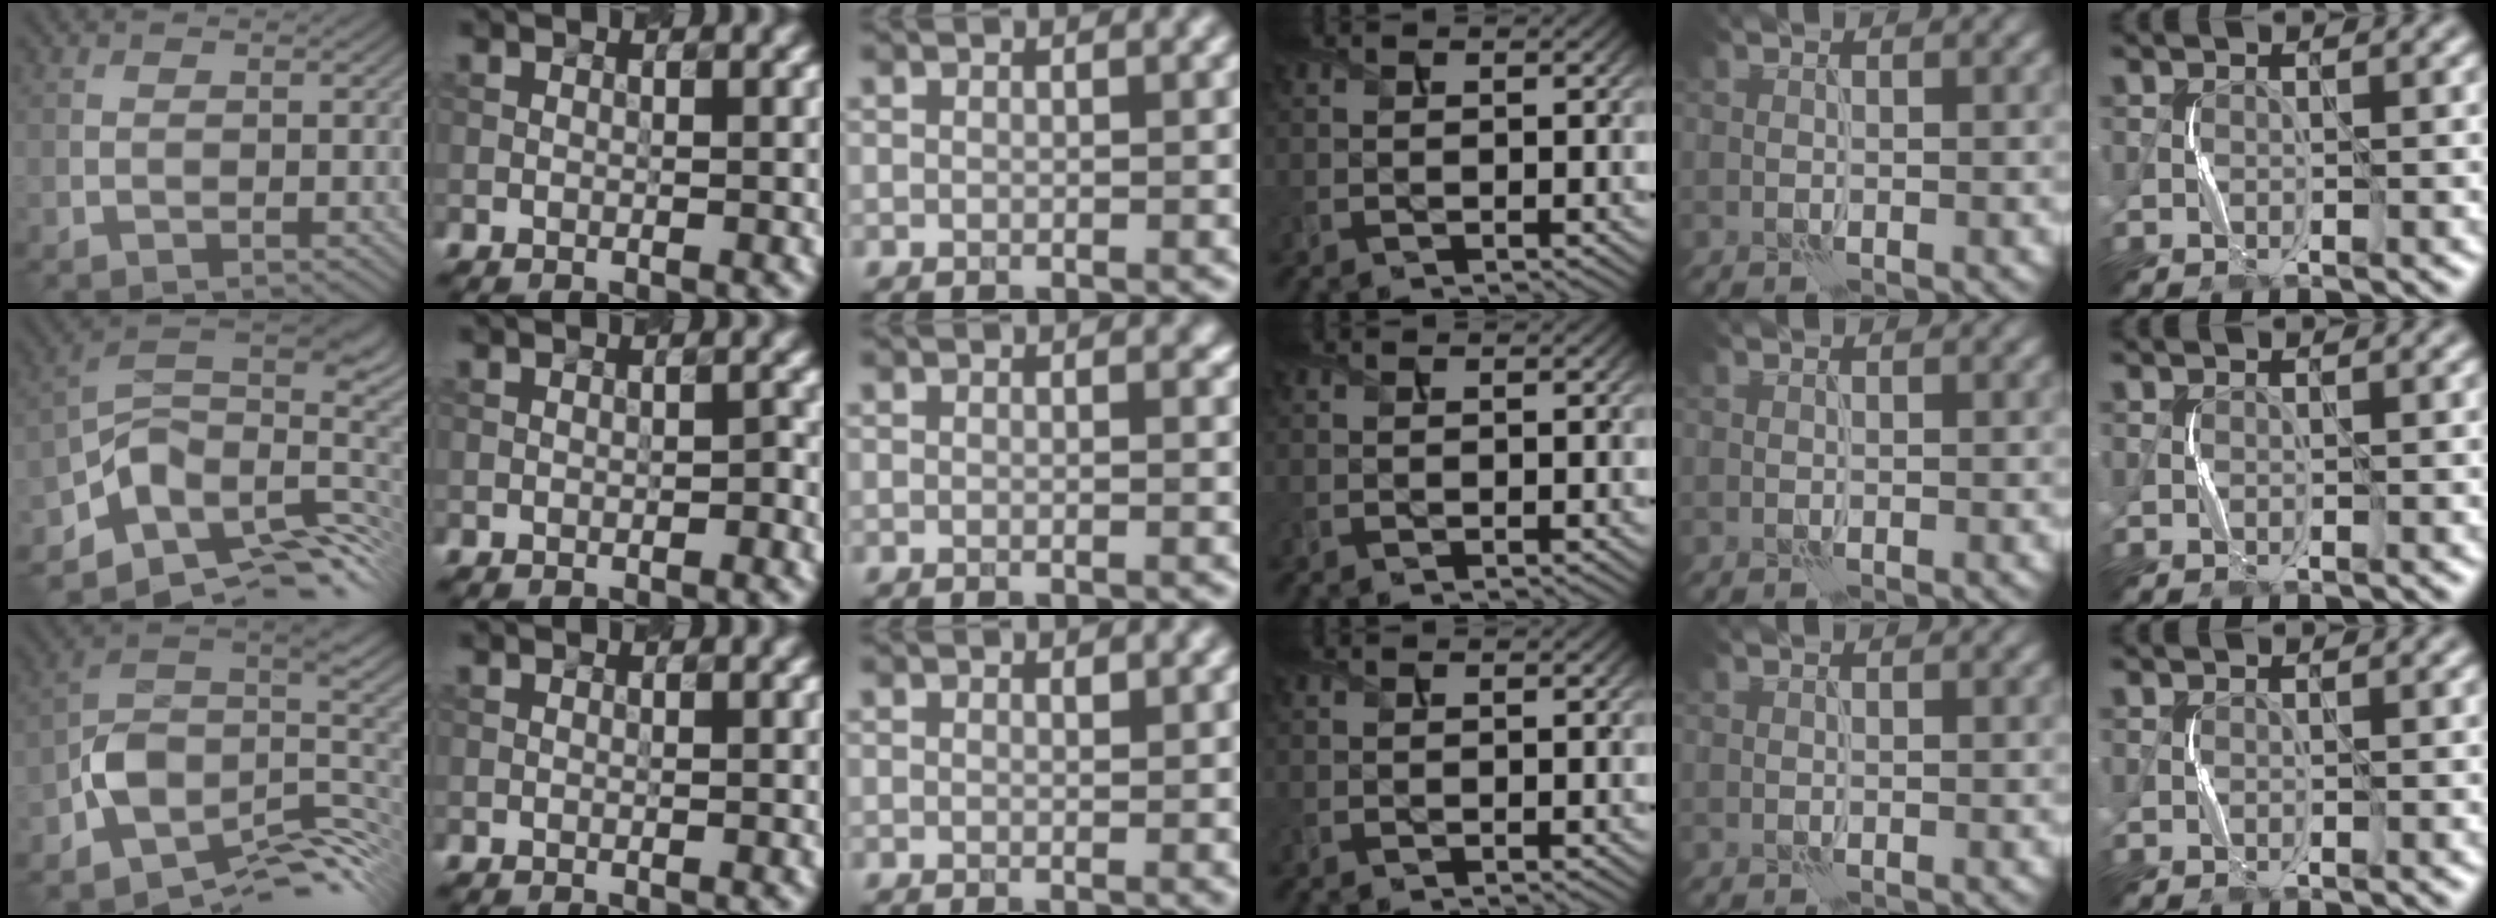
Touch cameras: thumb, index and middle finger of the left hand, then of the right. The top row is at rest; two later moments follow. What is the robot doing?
{"motion": "squeeze", "object": "stress ball aka squeeze ball"}